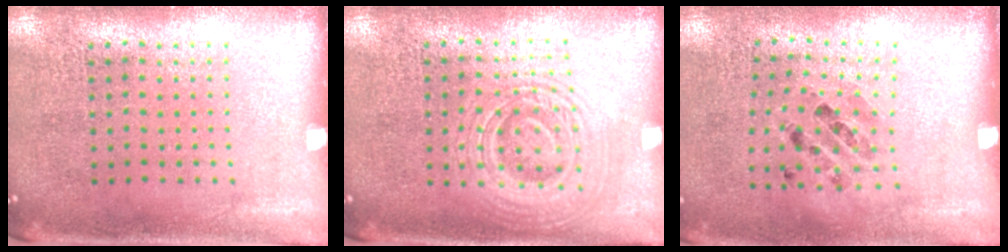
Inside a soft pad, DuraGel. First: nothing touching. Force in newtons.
{"total": 2.5, "press": 2.4, "slide": 0.5}
{"total": 0.9, "press": 0.7, "slide": 0.5}